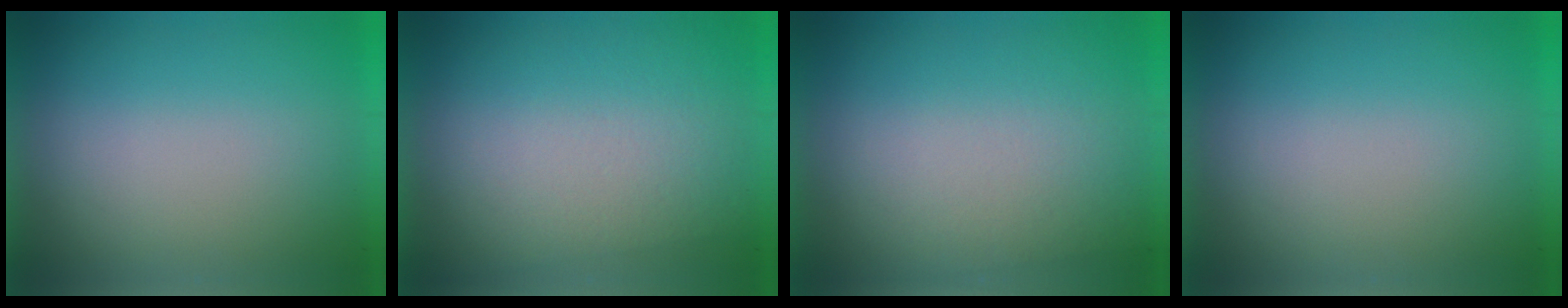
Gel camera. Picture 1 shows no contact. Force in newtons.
{"total": 2.8}
{"total": 2.6}
{"total": 1.4}